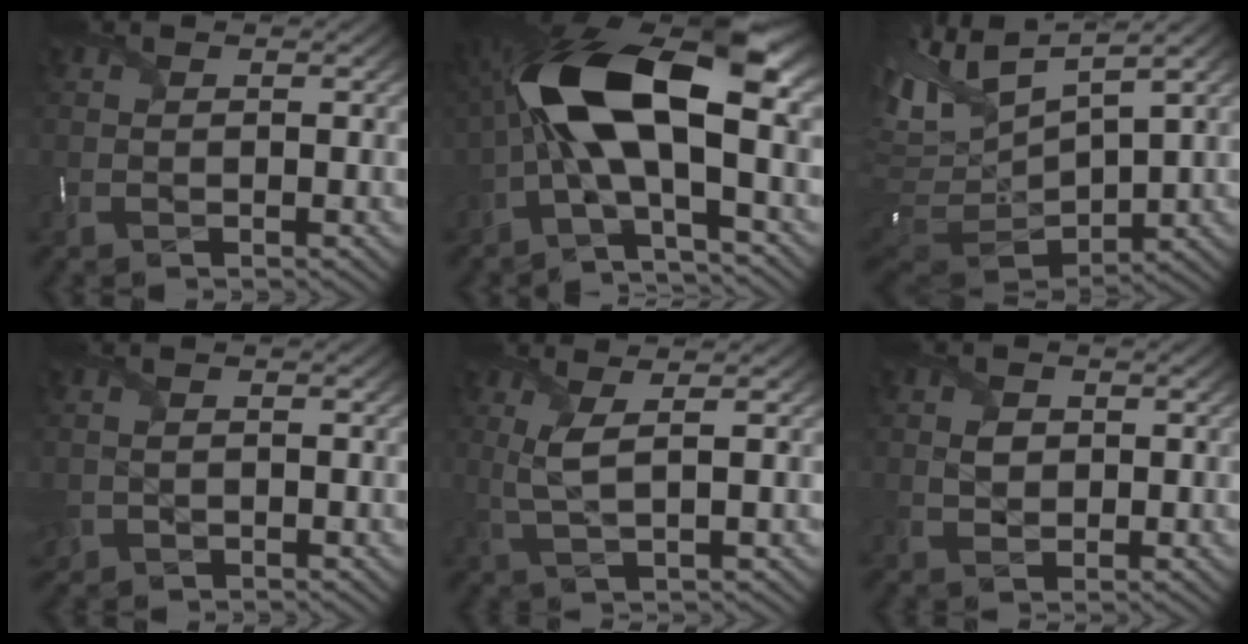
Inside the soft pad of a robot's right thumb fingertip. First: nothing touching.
{"total": 16.5, "force": [0.5, 6.9, 15.0], "torque": [-0.289, 0.017, -0.004]}
{"total": 12.9, "force": [4.7, 5.0, 10.9], "torque": [-0.248, 0.000, 0.106]}
{"total": 1.6, "force": [-0.5, 1.4, 0.5], "torque": [-0.015, -0.008, -0.007]}
{"total": 3.6, "force": [1.1, 0.6, 3.4], "torque": [-0.076, 0.000, 0.028]}
{"total": 2.4, "force": [0.3, 1.9, 1.4], "torque": [-0.034, -0.004, 0.006]}